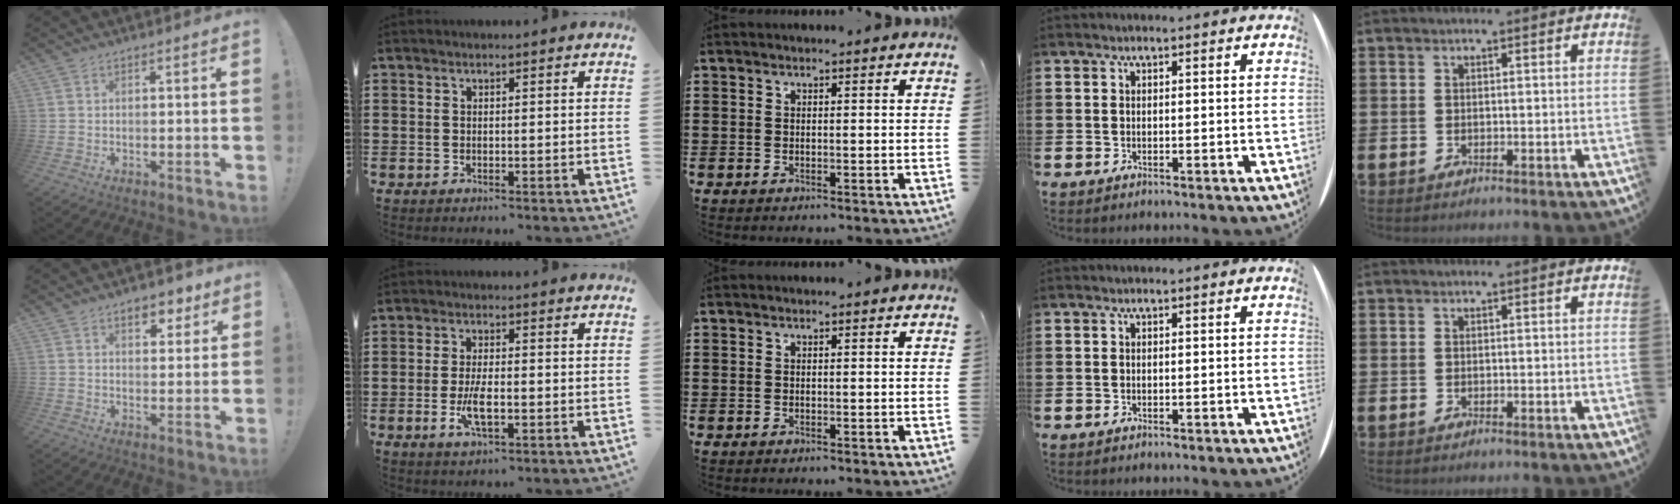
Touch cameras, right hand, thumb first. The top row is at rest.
{"thumb": {"total": 7.0, "force": [4.2, 4.1, 3.8], "torque": [-0.036, -0.016, 0.069]}, "index": {"total": 5.1, "force": [-1.4, 1.7, 4.6], "torque": [-0.098, -0.003, -0.030]}}